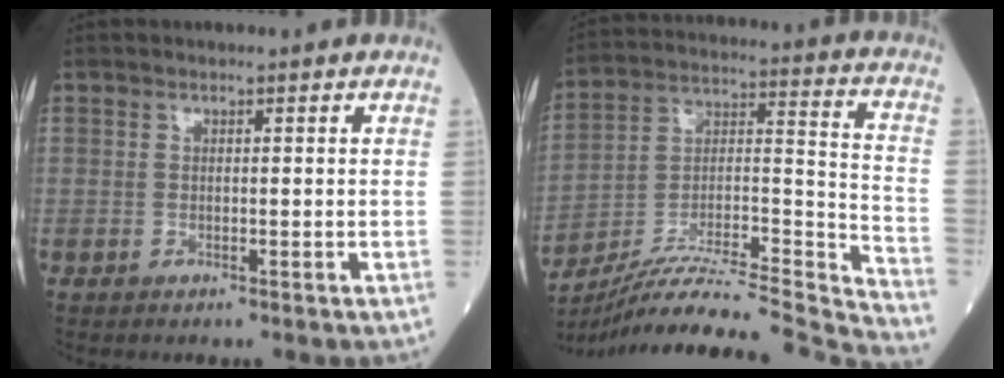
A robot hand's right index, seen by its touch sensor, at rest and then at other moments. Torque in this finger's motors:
{"motor_torque": [-1.08, -1.06, -0.06, -0.05]}